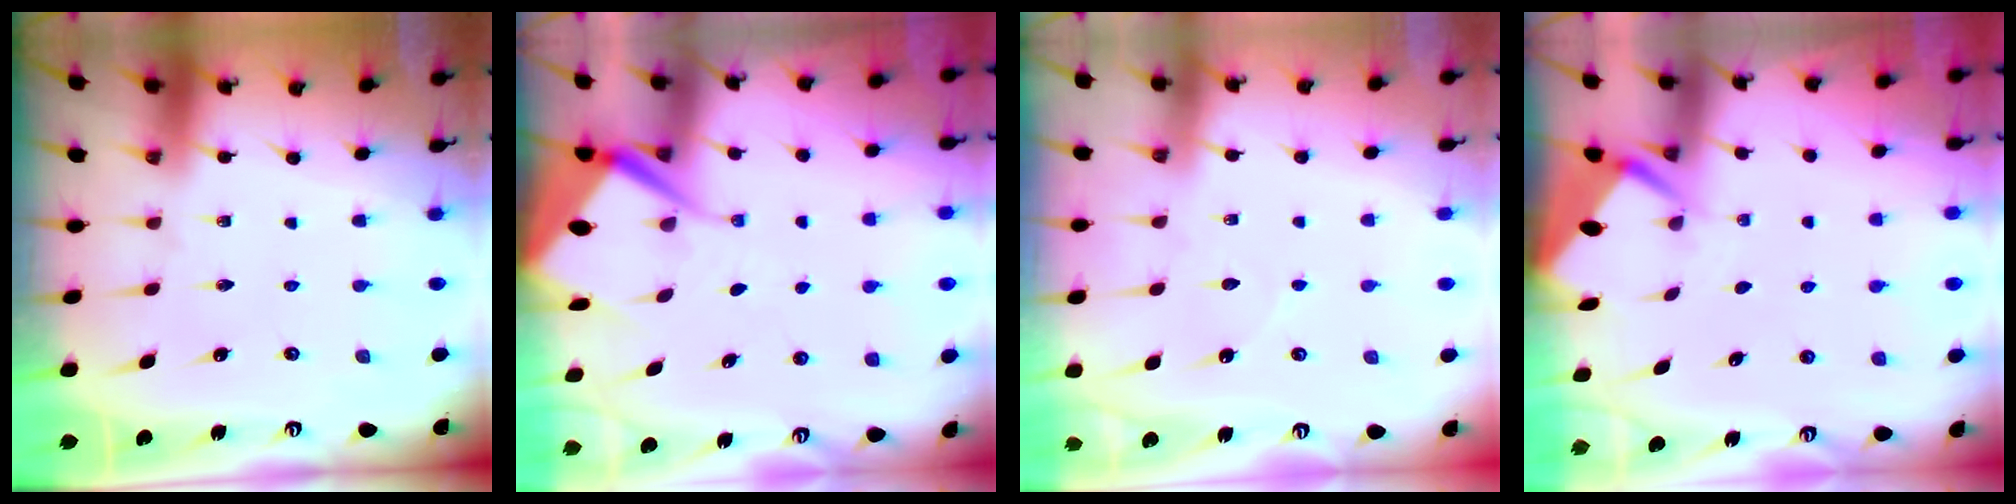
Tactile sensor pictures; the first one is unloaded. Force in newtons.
{"total": 8.7, "press": 8.6, "slide": 0.8}
{"total": 2.9, "press": 2.9, "slide": 0.3}
{"total": 2.8, "press": 2.8, "slide": 0.4}